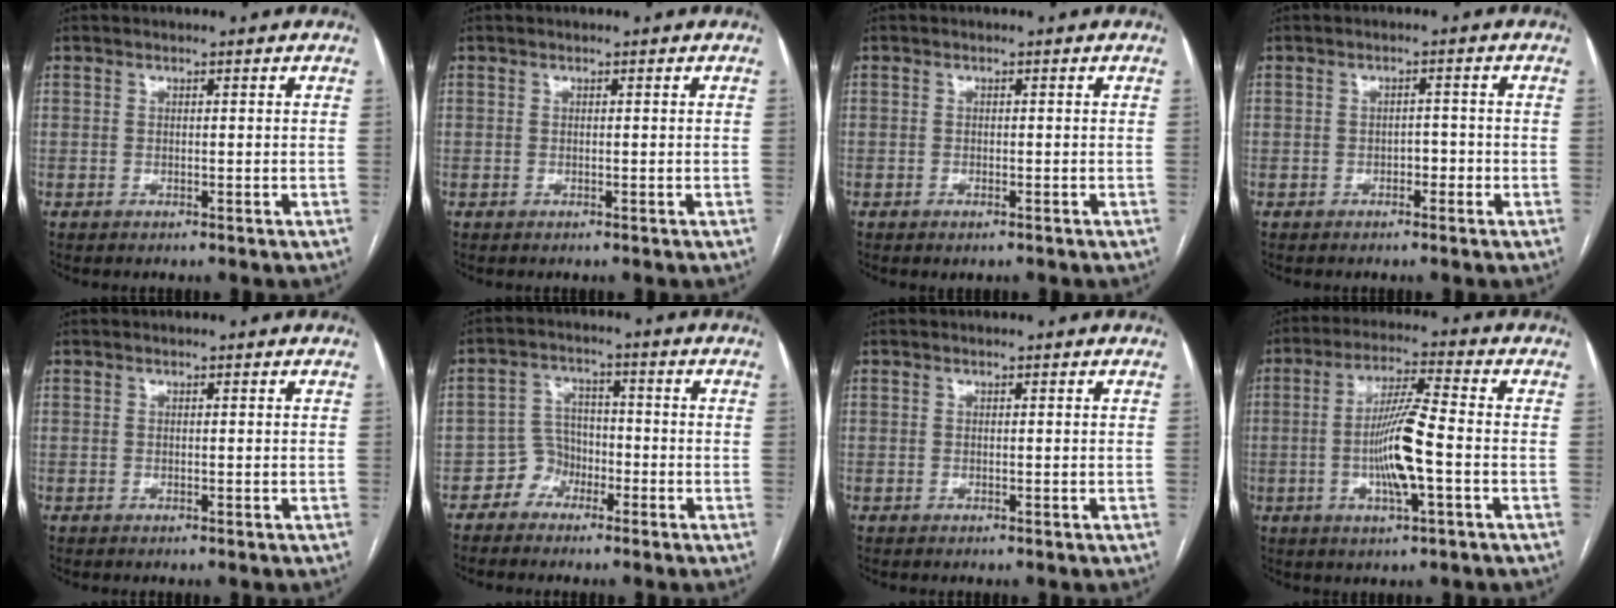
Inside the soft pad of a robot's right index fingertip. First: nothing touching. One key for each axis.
{"total": 0.0}
{"total": 0.8, "fx": -0.6, "fy": 0.3, "fz": 0.5, "tx": -0.010, "ty": -0.002, "tz": -0.004}
{"total": 1.7, "fx": -0.9, "fy": 1.0, "fz": 1.1, "tx": -0.013, "ty": 0.005, "tz": -0.012}
{"total": 0.0}
{"total": 4.3, "fx": -2.6, "fy": 3.5, "fz": 0.4, "tx": -0.002, "ty": 0.015, "tz": -0.048}
{"total": 0.0}
{"total": 9.9, "fx": -2.0, "fy": 0.6, "fz": 9.7, "tx": -0.187, "ty": -0.002, "tz": -0.041}